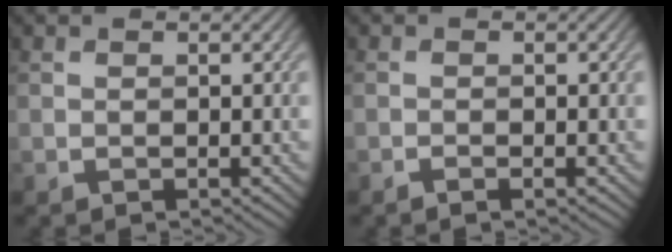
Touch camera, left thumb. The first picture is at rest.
{"total": 0.8, "force": [-0.5, 0.1, 0.6], "torque": [-0.012, -0.002, -0.010]}